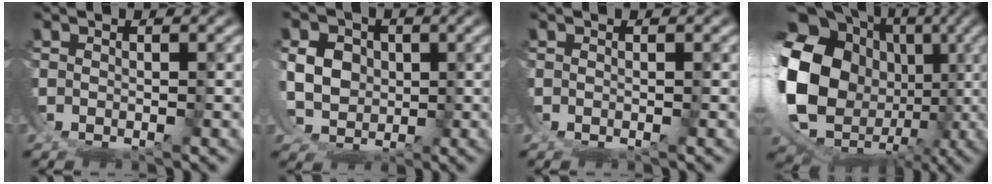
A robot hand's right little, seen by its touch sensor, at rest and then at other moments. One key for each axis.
{"total": 6.5, "fx": 0.5, "fy": 5.4, "fz": 3.6, "tx": -0.070, "ty": -0.026, "tz": 0.017}
{"total": 0.0}
{"total": 19.8, "fx": -1.8, "fy": 15.4, "fz": 12.4, "tx": -0.276, "ty": -0.066, "tz": -0.009}